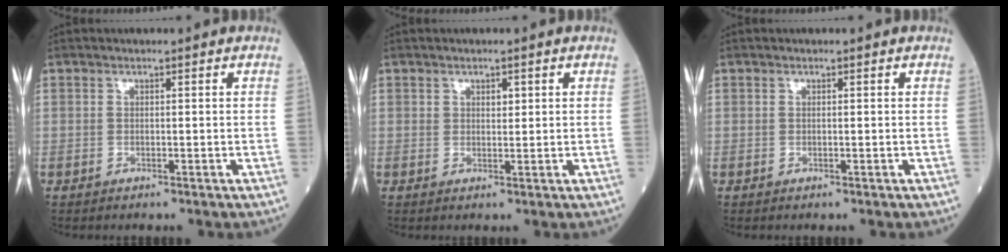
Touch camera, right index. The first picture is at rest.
{"total": 1.4, "force": [0.7, 0.8, 0.9], "torque": [-0.012, -0.002, 0.010]}
{"total": 0.0}